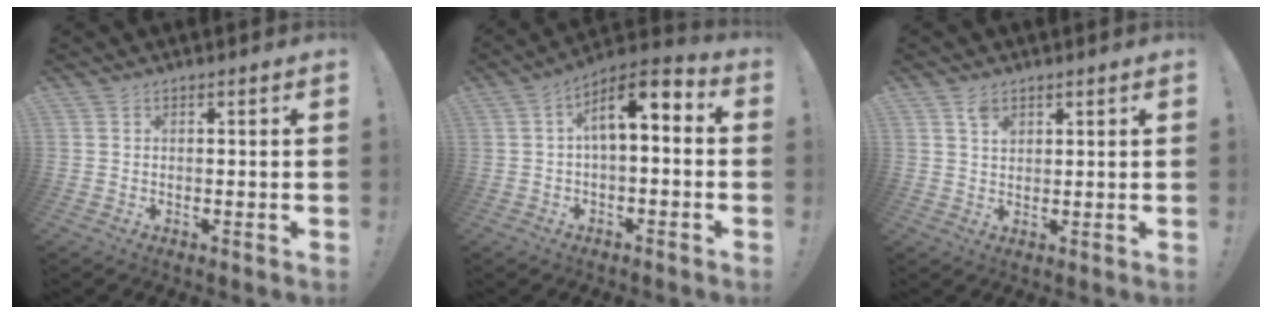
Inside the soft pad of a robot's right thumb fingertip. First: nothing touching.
{"total": 8.7, "force": [1.8, 3.4, 7.8], "torque": [-0.124, -0.008, 0.034]}
{"total": 2.9, "force": [1.8, 1.8, 1.3], "torque": [-0.019, -0.005, 0.033]}